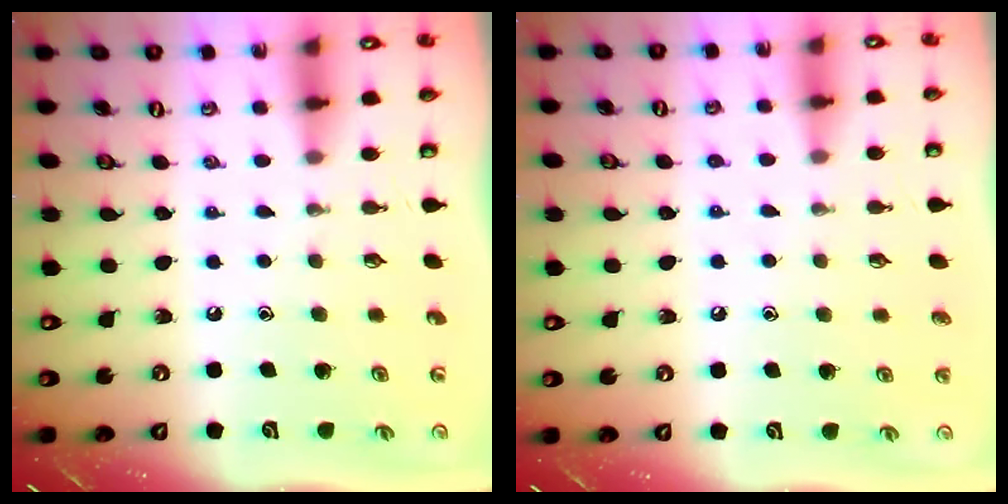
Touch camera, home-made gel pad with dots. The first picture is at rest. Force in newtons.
{"total": 4.5, "press": 4.4, "slide": 0.7}